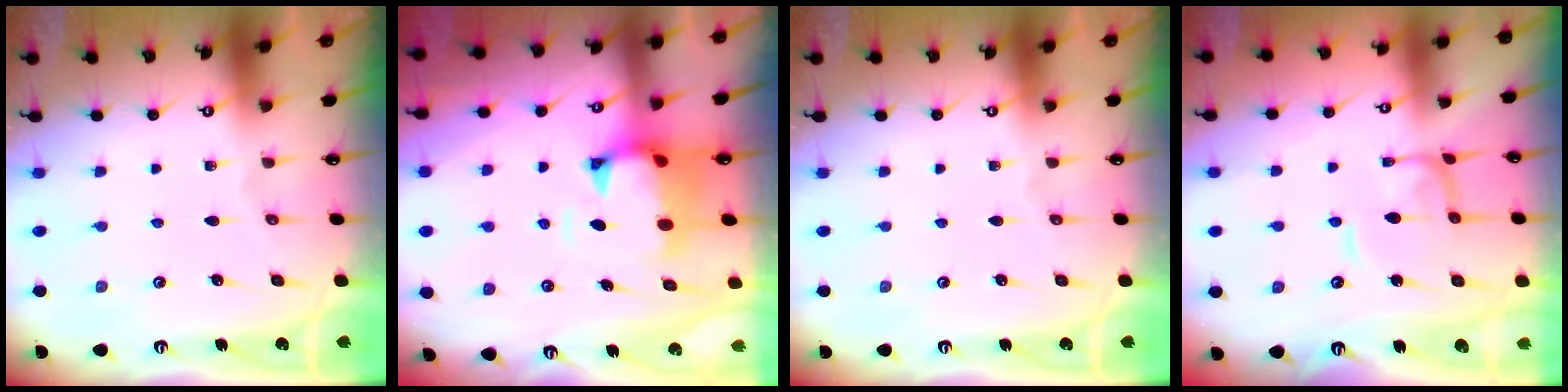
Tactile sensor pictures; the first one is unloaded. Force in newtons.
{"total": 1.5, "press": 1.1, "slide": 1.1}
{"total": 0.0}
{"total": 0.0}